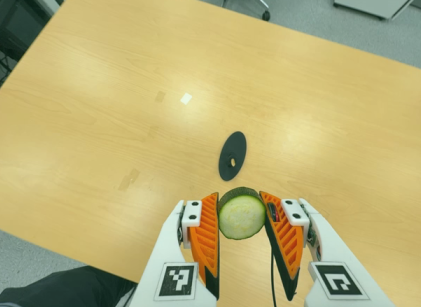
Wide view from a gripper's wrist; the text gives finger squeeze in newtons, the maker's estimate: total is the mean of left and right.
{"total": 9.3, "left": 8.7, "right": 9.8}